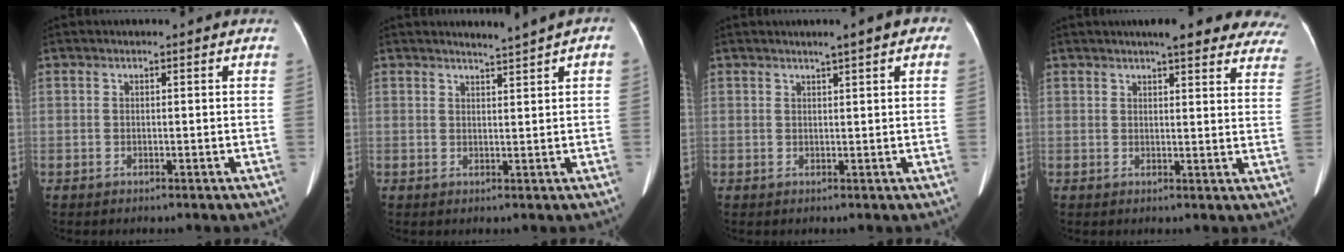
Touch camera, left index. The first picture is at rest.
{"total": 2.0, "force": [1.6, -0.4, 1.1], "torque": [-0.018, 0.003, 0.028]}
{"total": 3.5, "force": [2.1, 0.6, 2.8], "torque": [-0.034, 0.016, 0.025]}
{"total": 16.5, "force": [14.4, 3.4, 7.4], "torque": [-0.063, 0.005, 0.149]}